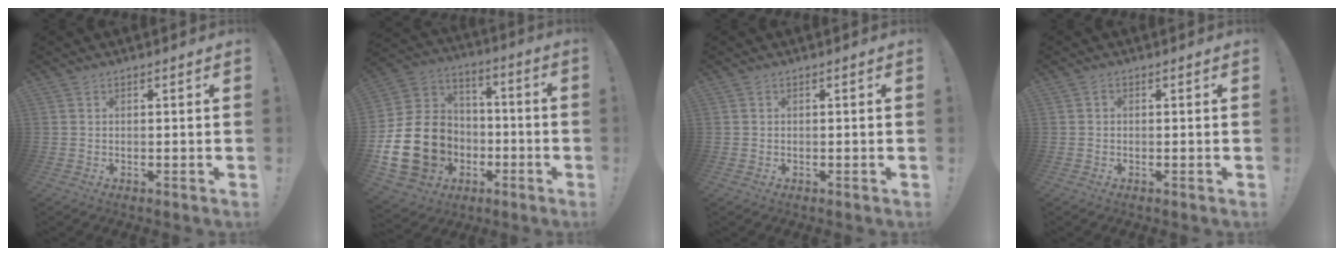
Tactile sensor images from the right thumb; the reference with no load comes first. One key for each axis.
{"total": 22.7, "fx": -5.1, "fy": 18.7, "fz": 11.9, "tx": -0.232, "ty": 0.035, "tz": -0.045}
{"total": 0.0}
{"total": 0.7, "fx": -0.6, "fy": 0.3, "fz": 0.2, "tx": -0.012, "ty": 0.004, "tz": -0.009}